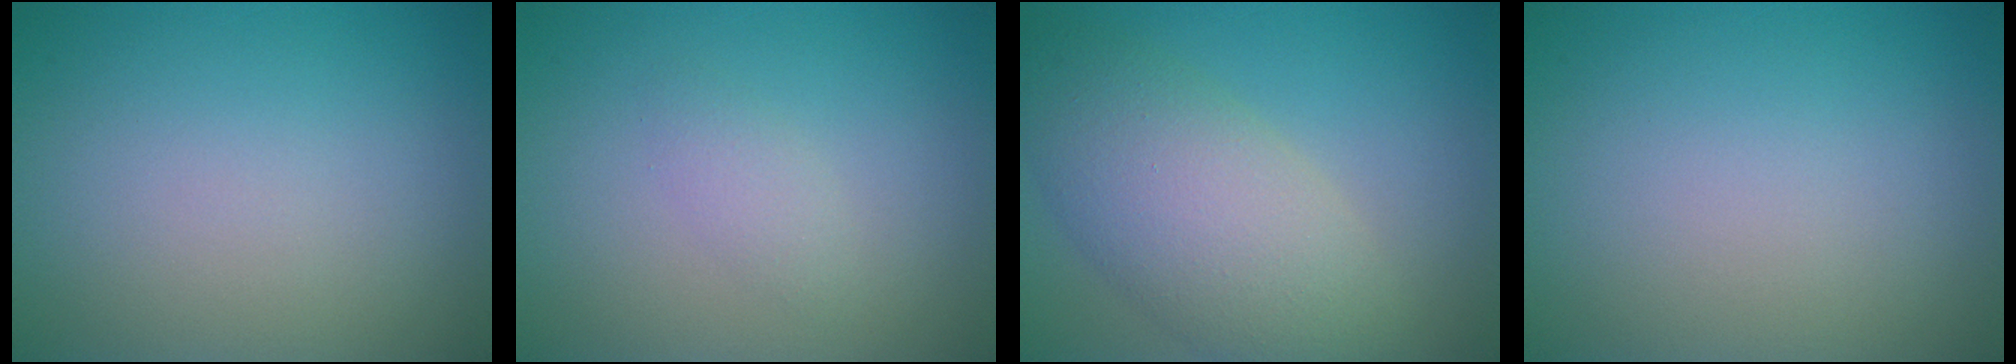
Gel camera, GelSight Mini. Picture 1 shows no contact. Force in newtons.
{"total": 1.2, "press": 1.2, "slide": 0.1}
{"total": 7.5, "press": 7.4, "slide": 0.6}
{"total": 0.0}